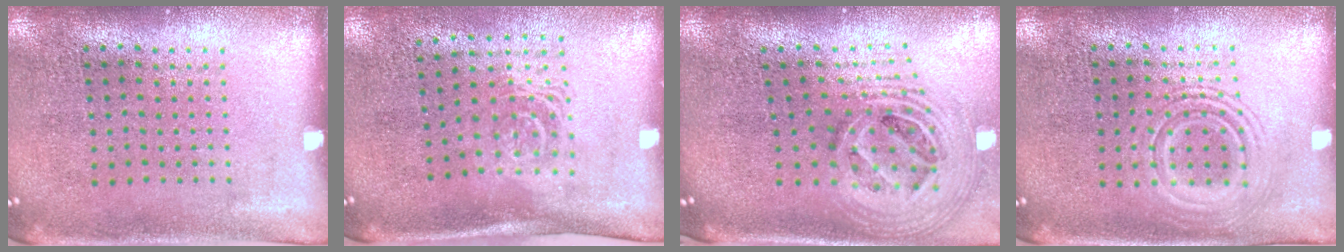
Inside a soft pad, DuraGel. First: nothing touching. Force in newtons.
{"total": 1.6, "press": 1.2, "slide": 1.1}
{"total": 2.7, "press": 1.9, "slide": 1.9}
{"total": 2.7, "press": 2.6, "slide": 0.4}